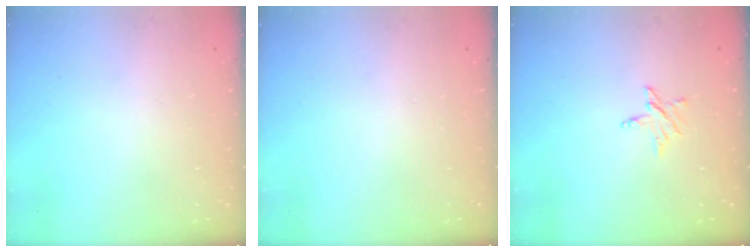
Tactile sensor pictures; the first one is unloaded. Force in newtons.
{"total": 0.0}
{"total": 3.9, "press": 3.9, "slide": 0.3}